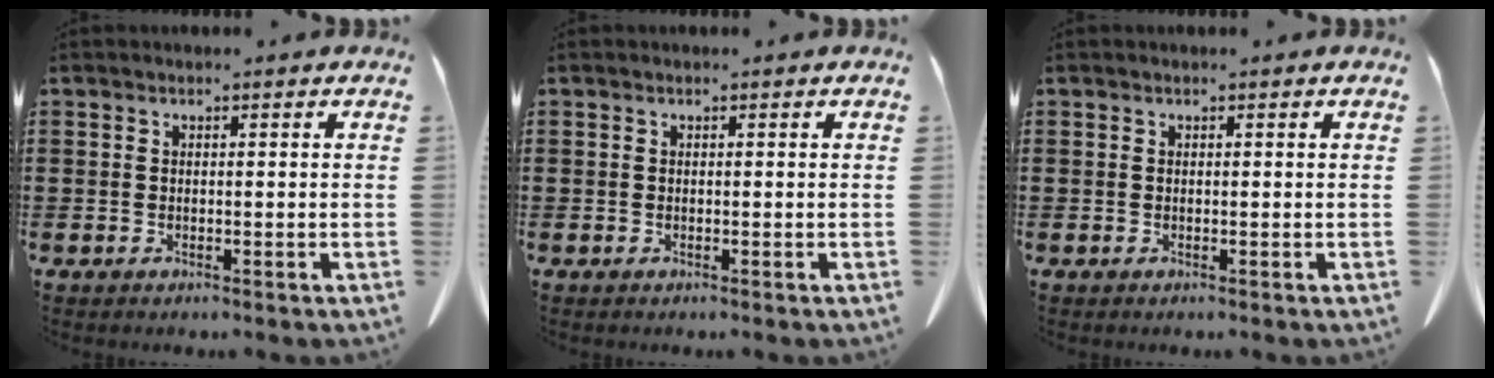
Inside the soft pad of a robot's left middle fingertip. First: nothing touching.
{"total": 0.0}
{"total": 0.0}